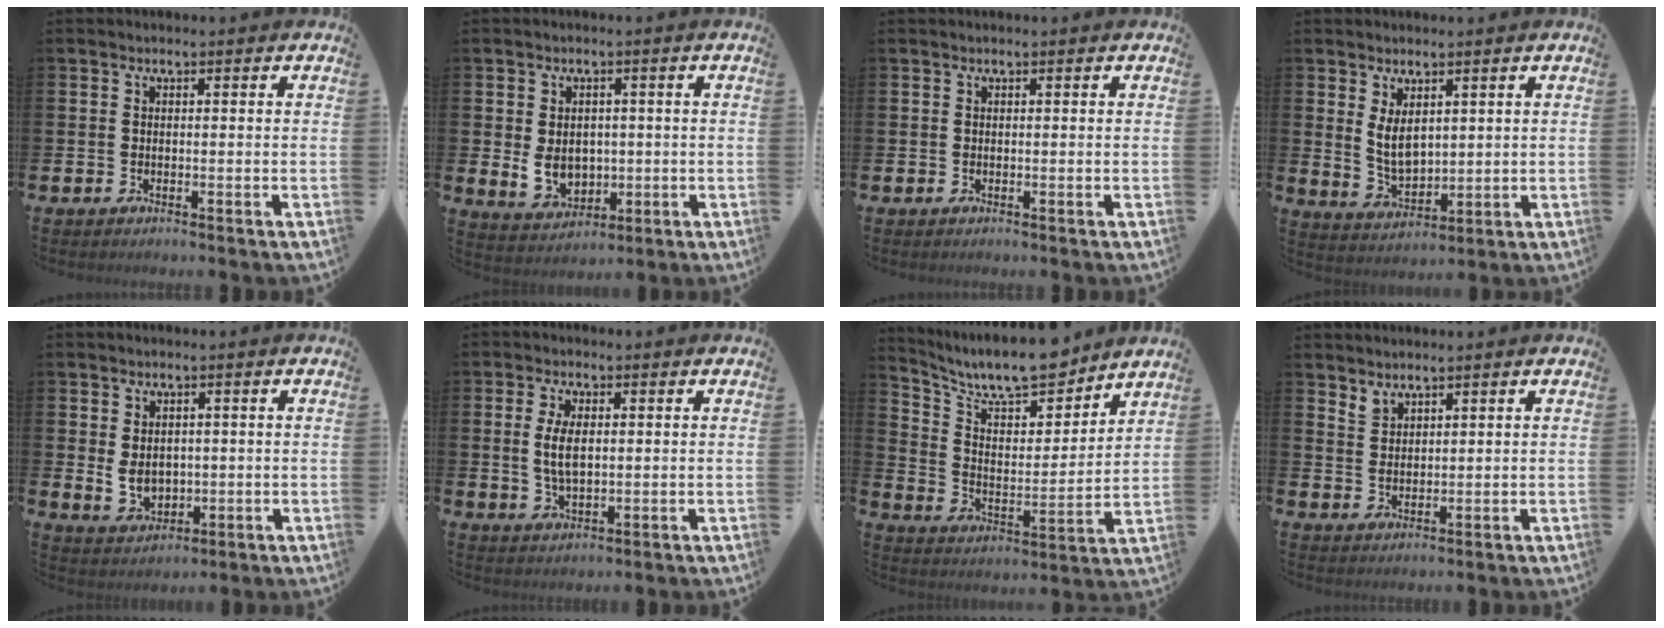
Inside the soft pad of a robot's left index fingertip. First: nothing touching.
{"total": 4.5, "force": [0.0, 3.7, 2.6], "torque": [-0.041, 0.005, -0.003]}
{"total": 0.0}
{"total": 4.5, "force": [2.6, 2.2, 2.9], "torque": [-0.045, -0.017, 0.045]}
{"total": 3.3, "force": [0.6, 2.5, 2.1], "torque": [-0.030, 0.001, 0.007]}
{"total": 4.6, "force": [0.9, 2.1, 3.9], "torque": [-0.064, 0.000, 0.011]}
{"total": 10.7, "force": [9.8, 2.4, 3.7], "torque": [-0.093, -0.070, 0.172]}
{"total": 2.5, "force": [2.5, 0.5, -0.1], "torque": [0.007, -0.015, 0.044]}